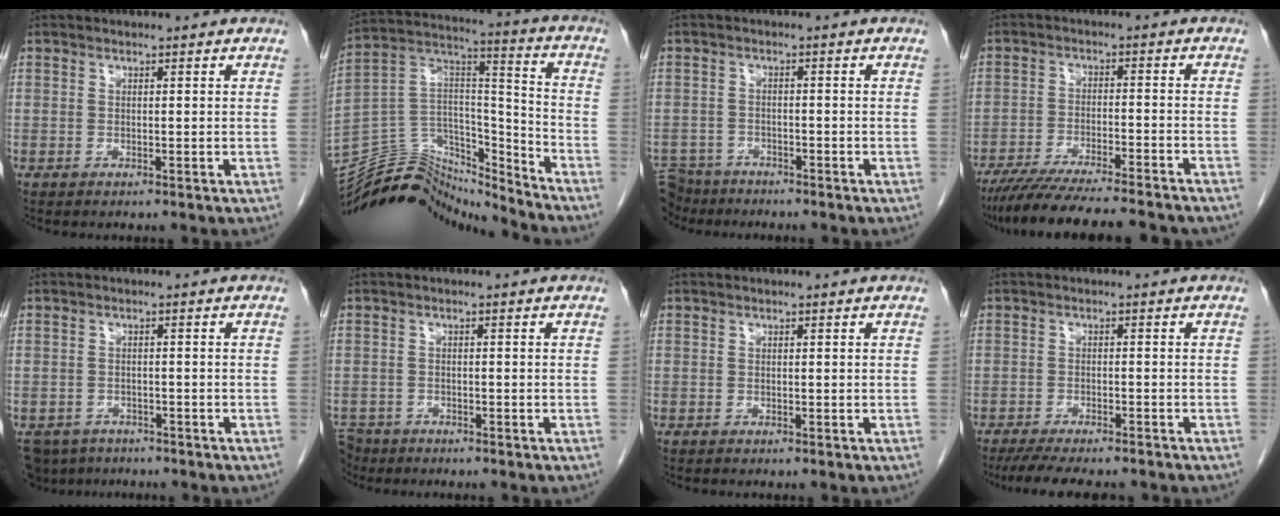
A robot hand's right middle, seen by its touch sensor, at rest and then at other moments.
{"total": 18.0, "force": [-17.5, 3.9, 2.1], "torque": [-0.035, 0.076, -0.295]}
{"total": 6.8, "force": [-6.0, 3.2, 0.5], "torque": [-0.015, 0.002, -0.103]}
{"total": 17.8, "force": [-15.6, 1.5, 8.5], "torque": [-0.133, -0.030, -0.228]}
{"total": 5.7, "force": [-4.7, 3.2, 0.7], "torque": [-0.010, -0.006, -0.072]}
{"total": 4.0, "force": [-3.5, 2.0, 0.3], "torque": [-0.006, -0.007, -0.063]}
{"total": 0.0}
{"total": 10.9, "force": [-9.5, 2.0, 5.0], "torque": [-0.076, -0.014, -0.133]}